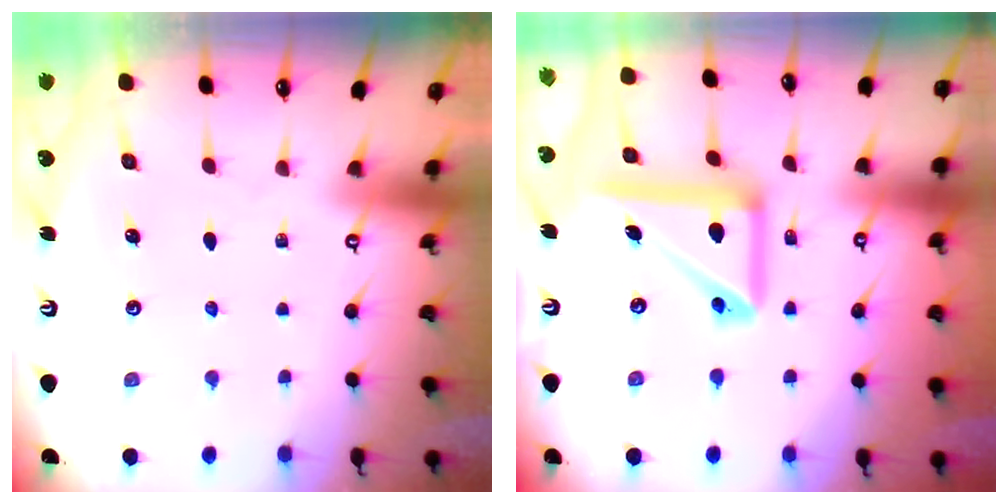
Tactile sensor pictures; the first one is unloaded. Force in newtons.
{"total": 14.8, "press": 14.6, "slide": 2.1}